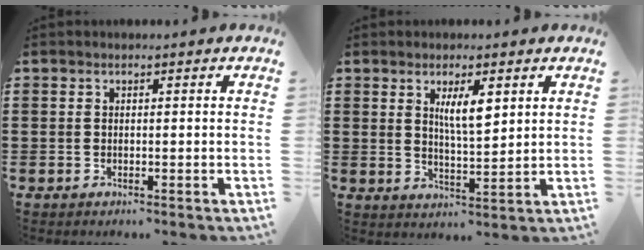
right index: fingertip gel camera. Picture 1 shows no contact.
{"total": 5.1, "force": [2.2, 1.4, 4.4], "torque": [-0.084, 0.001, 0.035]}